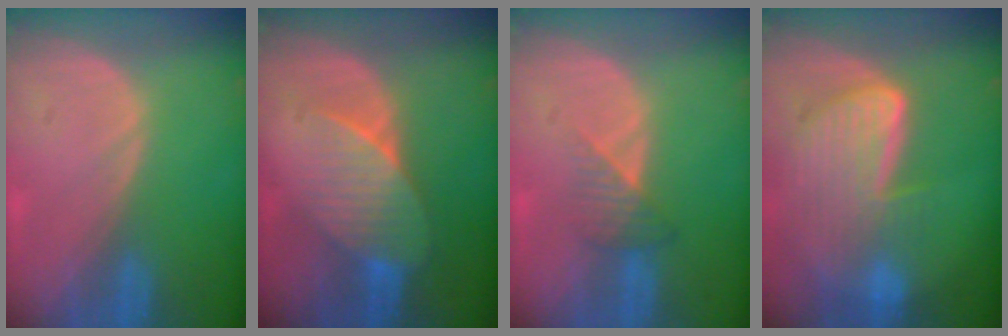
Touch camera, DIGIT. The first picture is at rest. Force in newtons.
{"total": 7.3, "press": 6.9, "slide": 2.5}
{"total": 3.4, "press": 3.0, "slide": 1.7}
{"total": 9.2, "press": 8.0, "slide": 4.5}